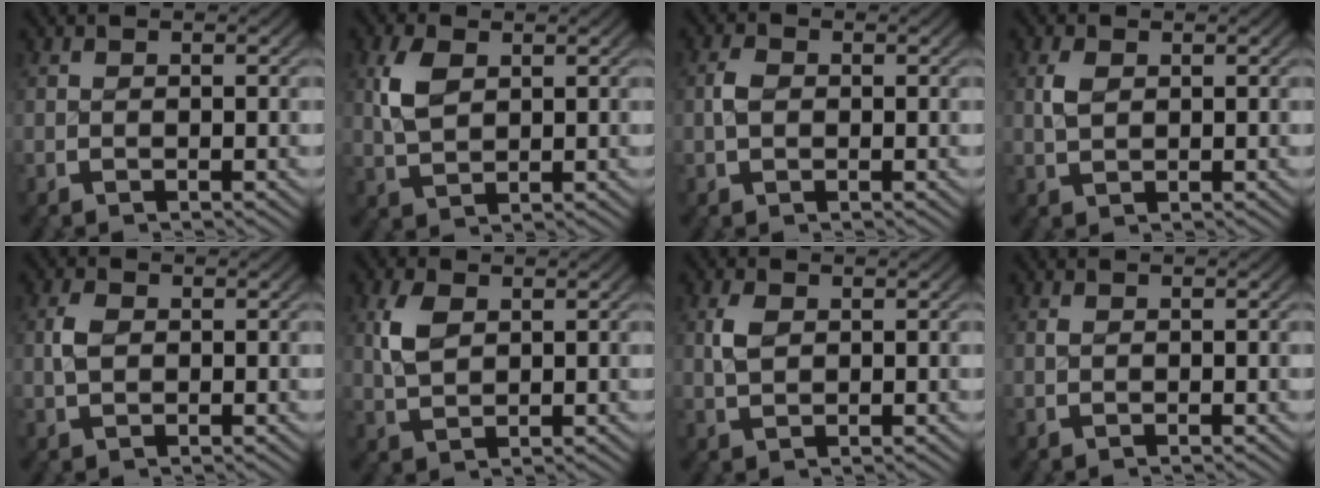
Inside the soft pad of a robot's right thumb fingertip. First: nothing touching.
{"total": 3.5, "force": [1.2, 2.4, 2.3], "torque": [-0.055, -0.006, 0.032]}
{"total": 1.5, "force": [-0.1, 1.3, 0.8], "torque": [-0.023, -0.003, -0.001]}
{"total": 1.5, "force": [0.6, 1.0, 0.9], "torque": [-0.021, 0.000, 0.016]}
{"total": 1.6, "force": [0.3, 1.3, 1.0], "torque": [-0.026, -0.003, 0.007]}
{"total": 3.2, "force": [1.2, 2.1, 2.0], "torque": [-0.049, -0.005, 0.030]}
{"total": 1.8, "force": [0.7, 1.3, 1.1], "torque": [-0.026, -0.001, 0.018]}
{"total": 0.0}